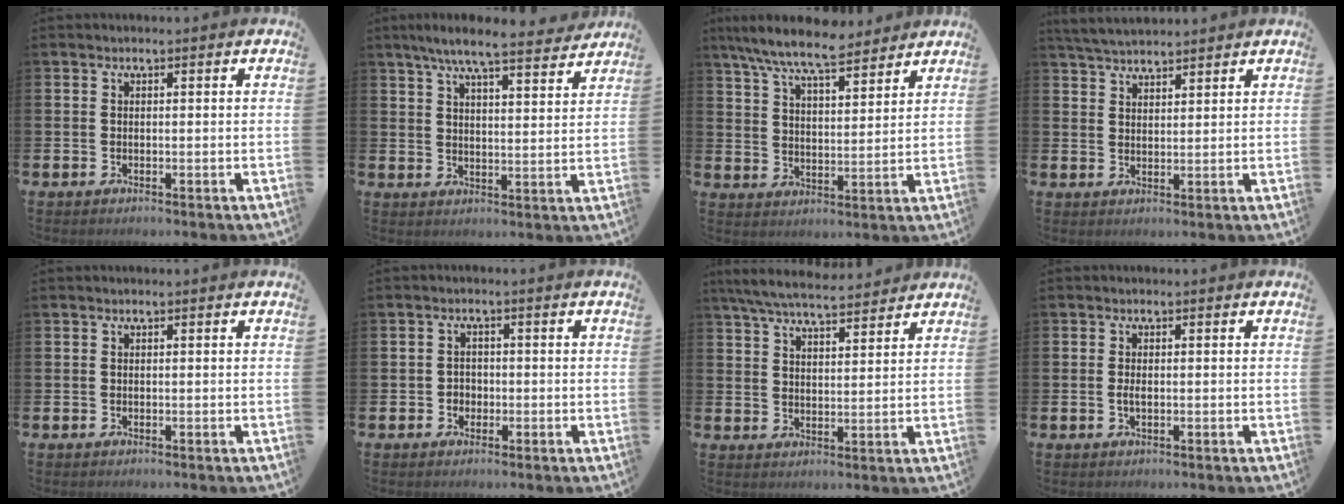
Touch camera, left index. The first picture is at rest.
{"total": 7.3, "force": [6.7, 0.5, 2.8], "torque": [-0.063, -0.034, 0.116]}
{"total": 8.6, "force": [7.9, 1.2, 3.1], "torque": [-0.090, -0.035, 0.145]}
{"total": 4.1, "force": [4.0, 0.6, 0.7], "torque": [-0.031, -0.012, 0.076]}
{"total": 0.0}
{"total": 1.7, "force": [-0.6, 1.6, 0.3], "torque": [-0.004, 0.004, -0.016]}
{"total": 6.5, "force": [6.2, 0.9, 1.9], "torque": [-0.053, -0.029, 0.112]}
{"total": 1.4, "force": [-0.2, 0.6, 1.2], "torque": [-0.018, 0.000, -0.006]}